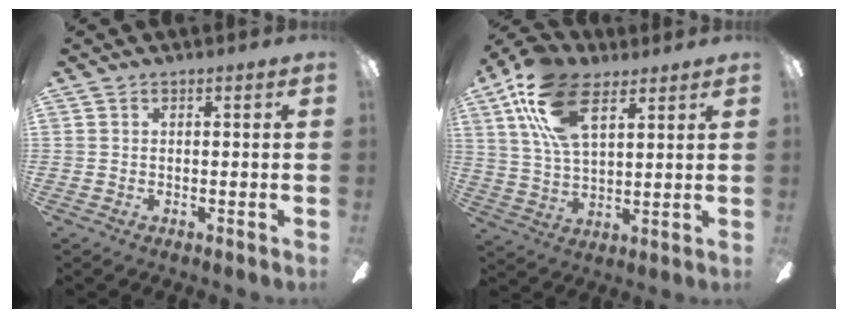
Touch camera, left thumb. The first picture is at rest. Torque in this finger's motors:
{"motor_torque": [0.39, 0.51, 1.75, -1.02, 0.41]}